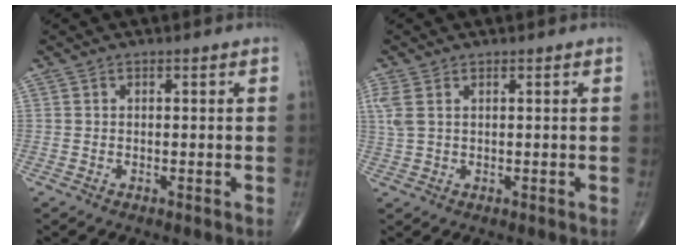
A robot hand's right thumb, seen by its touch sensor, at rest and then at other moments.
{"total": 3.5, "force": [1.3, 1.8, 2.7], "torque": [-0.083, 0.010, 0.034]}